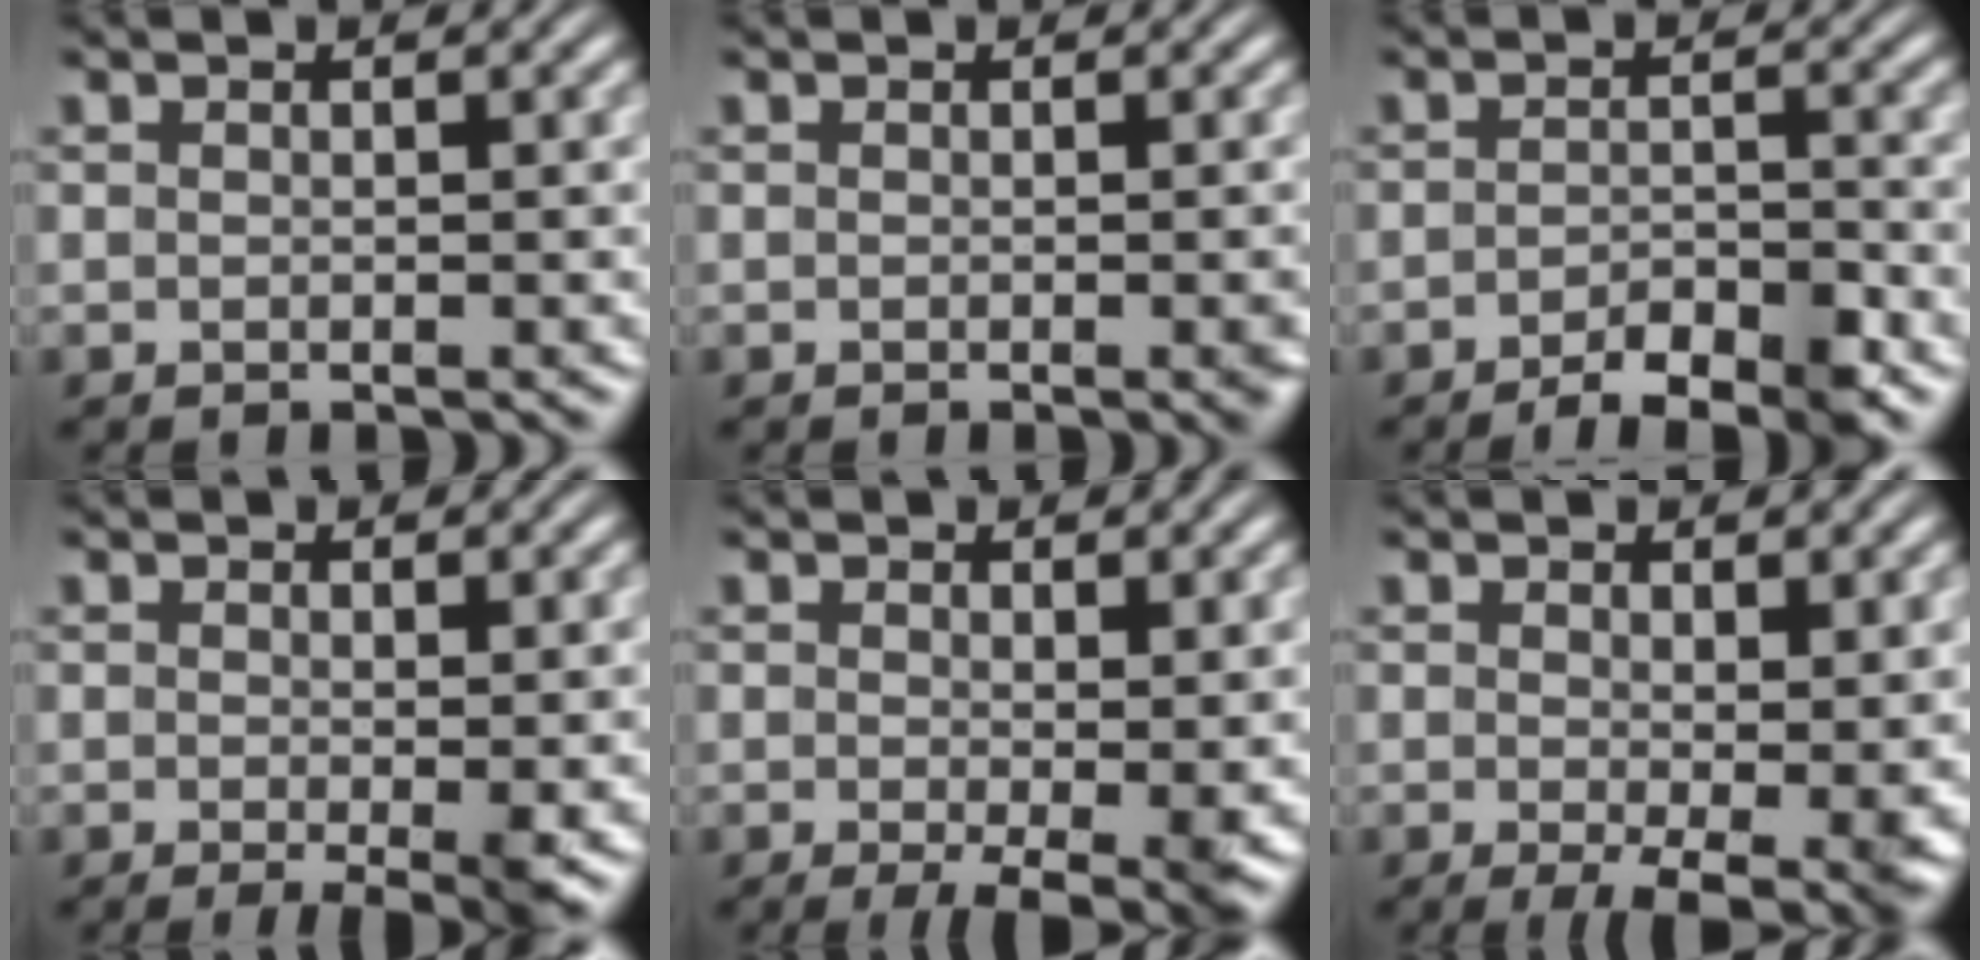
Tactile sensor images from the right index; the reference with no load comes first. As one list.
[{"total": 0.8, "force": [-0.3, 0.1, 0.8], "torque": [-0.007, 0.001, -0.005]}, {"total": 4.3, "force": [-3.5, 1.2, 2.2], "torque": [-0.025, -0.003, -0.061]}, {"total": 2.8, "force": [-1.2, 0.6, 2.5], "torque": [-0.030, -0.015, -0.013]}, {"total": 3.9, "force": [-1.8, 1.1, 3.2], "torque": [-0.038, -0.023, -0.020]}, {"total": 4.9, "force": [-2.4, 1.6, 4.0], "torque": [-0.051, -0.034, -0.023]}]